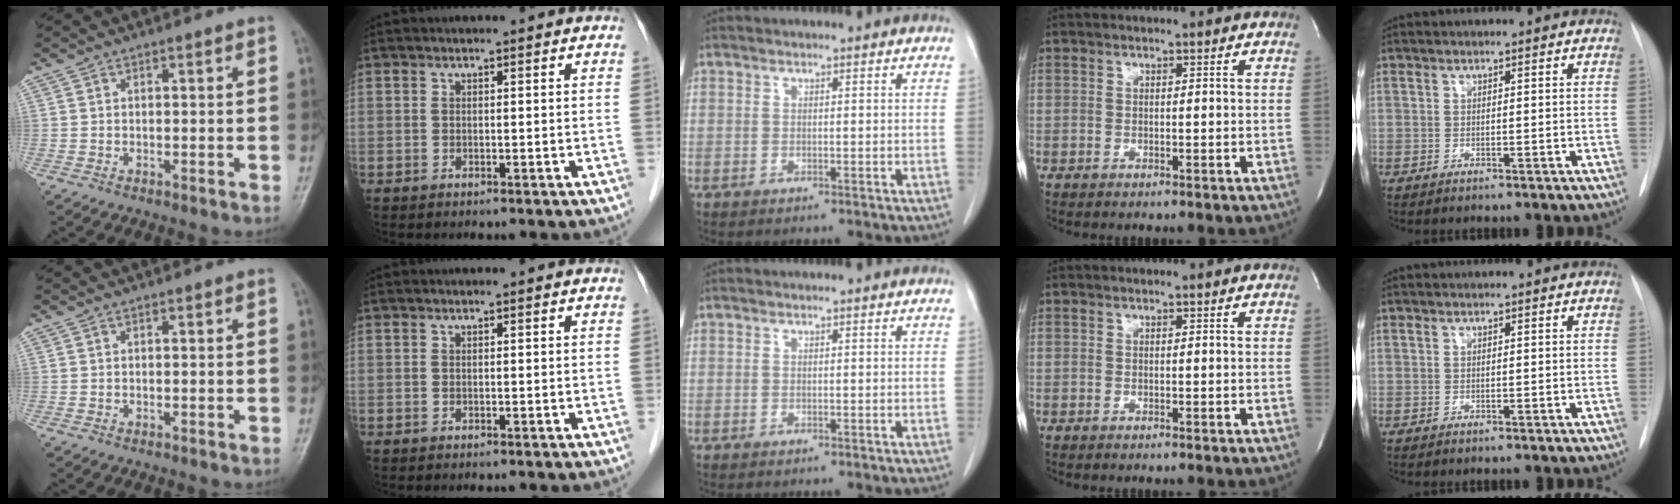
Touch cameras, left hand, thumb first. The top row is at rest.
{}